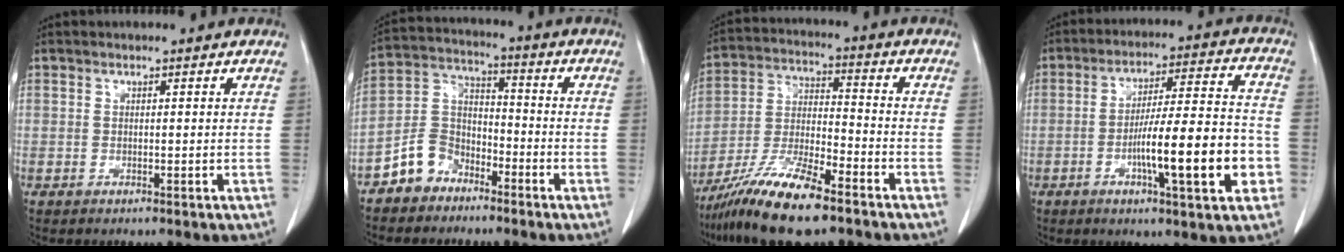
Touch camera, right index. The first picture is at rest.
{"total": 7.6, "force": [-5.3, 5.1, 2.0], "torque": [-0.046, 0.020, -0.106]}
{"total": 13.8, "force": [-9.9, 2.0, 9.4], "torque": [-0.187, -0.021, -0.180]}
{"total": 14.7, "force": [-4.3, 1.6, 14.0], "torque": [-0.223, 0.007, -0.066]}